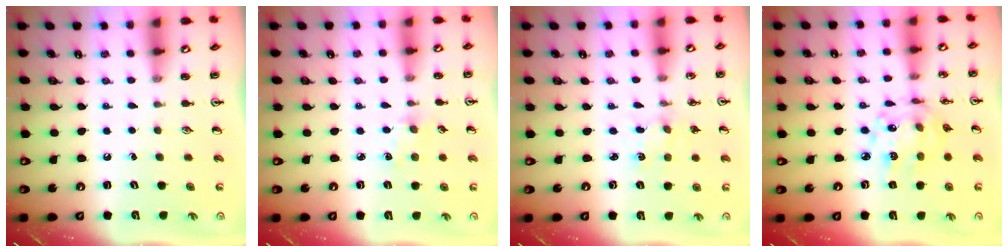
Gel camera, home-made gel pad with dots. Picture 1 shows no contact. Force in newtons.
{"total": 2.6, "press": 2.6, "slide": 0.4}
{"total": 1.2, "press": 1.2, "slide": 0.2}
{"total": 12.9, "press": 12.4, "slide": 3.4}